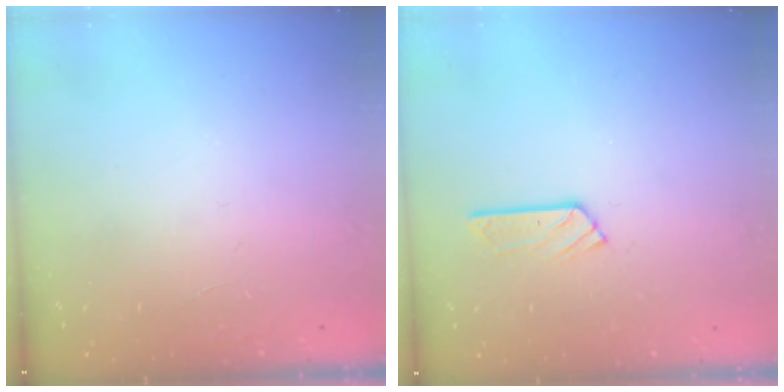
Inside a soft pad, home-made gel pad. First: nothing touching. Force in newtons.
{"total": 4.0, "press": 4.0, "slide": 0.3}